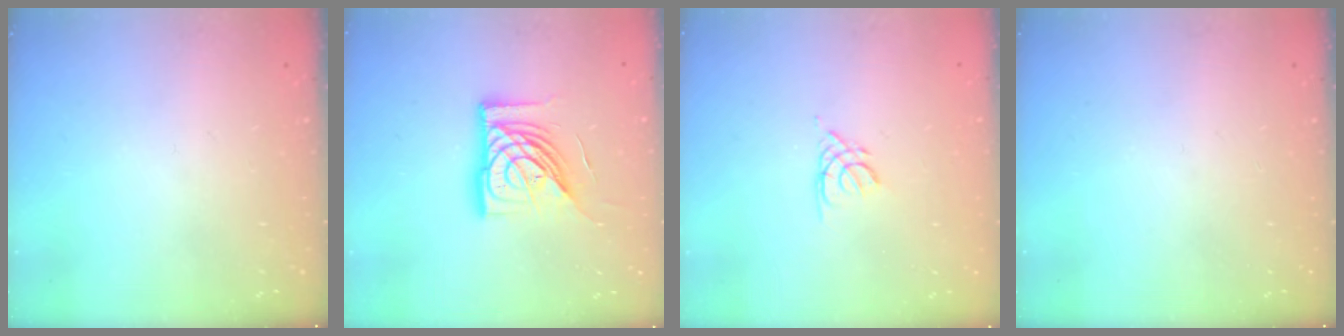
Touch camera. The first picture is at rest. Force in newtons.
{"total": 16.5, "press": 16.3, "slide": 2.1}
{"total": 2.1, "press": 2.0, "slide": 0.4}
{"total": 0.0}